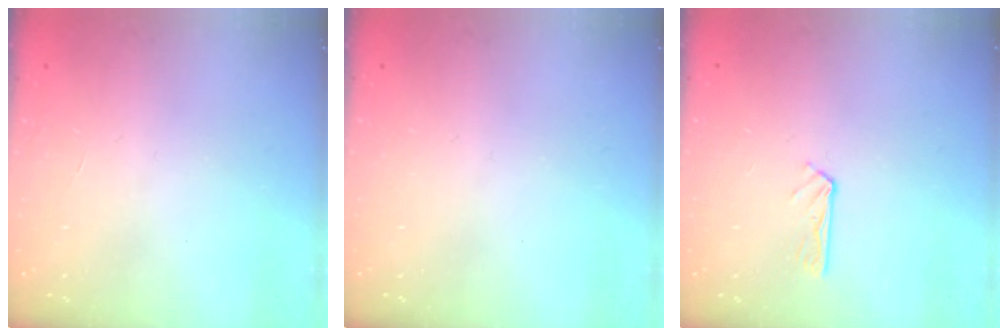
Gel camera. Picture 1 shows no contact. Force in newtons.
{"total": 0.0}
{"total": 2.7, "press": 2.7, "slide": 0.2}